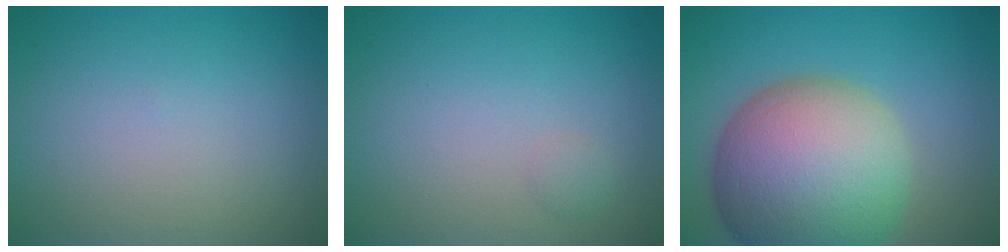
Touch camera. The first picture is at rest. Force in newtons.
{"total": 0.7, "press": 0.7, "slide": 0.0}
{"total": 14.9, "press": 14.8, "slide": 0.9}